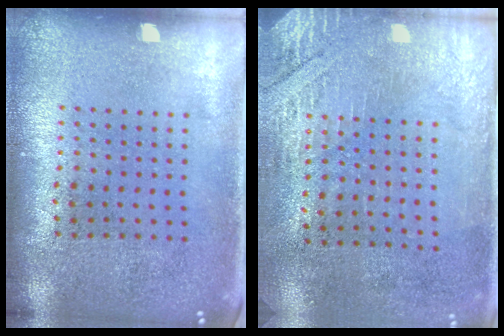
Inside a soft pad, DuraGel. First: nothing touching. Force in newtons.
{"total": 2.9, "press": 2.5, "slide": 1.5}